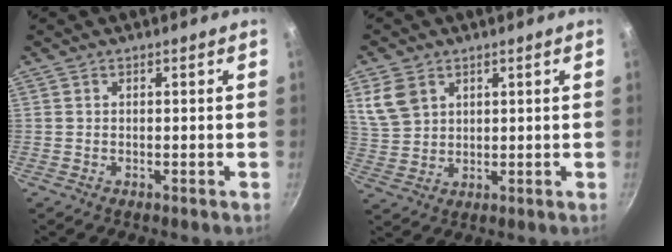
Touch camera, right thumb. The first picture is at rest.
{"total": 7.1, "force": [3.2, 5.3, 3.5], "torque": [-0.053, -0.010, 0.074]}